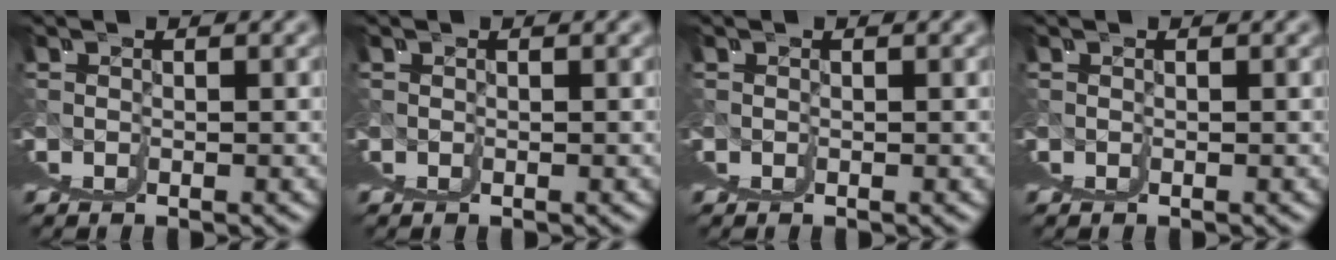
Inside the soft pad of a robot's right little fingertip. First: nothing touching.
{"total": 0.0}
{"total": 0.0}
{"total": 0.0}